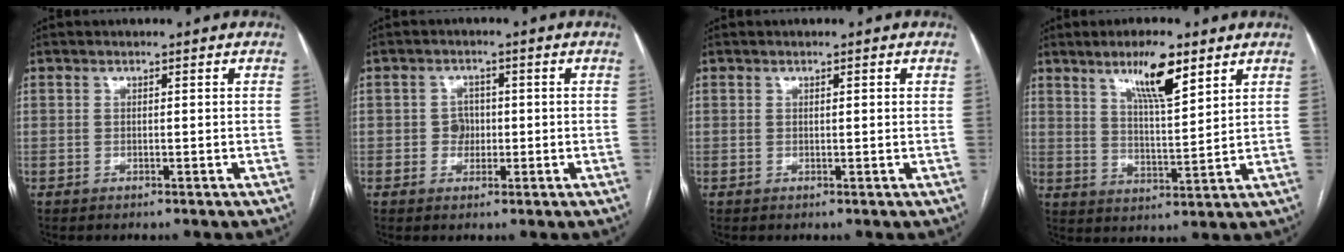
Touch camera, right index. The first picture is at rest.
{"total": 2.7, "force": [-0.3, 2.4, 1.1], "torque": [-0.009, 0.006, -0.004]}
{"total": 0.8, "force": [0.4, 0.1, 0.7], "torque": [-0.014, 0.003, 0.004]}
{"total": 9.1, "force": [5.7, 1.5, 7.0], "torque": [-0.124, -0.004, 0.099]}